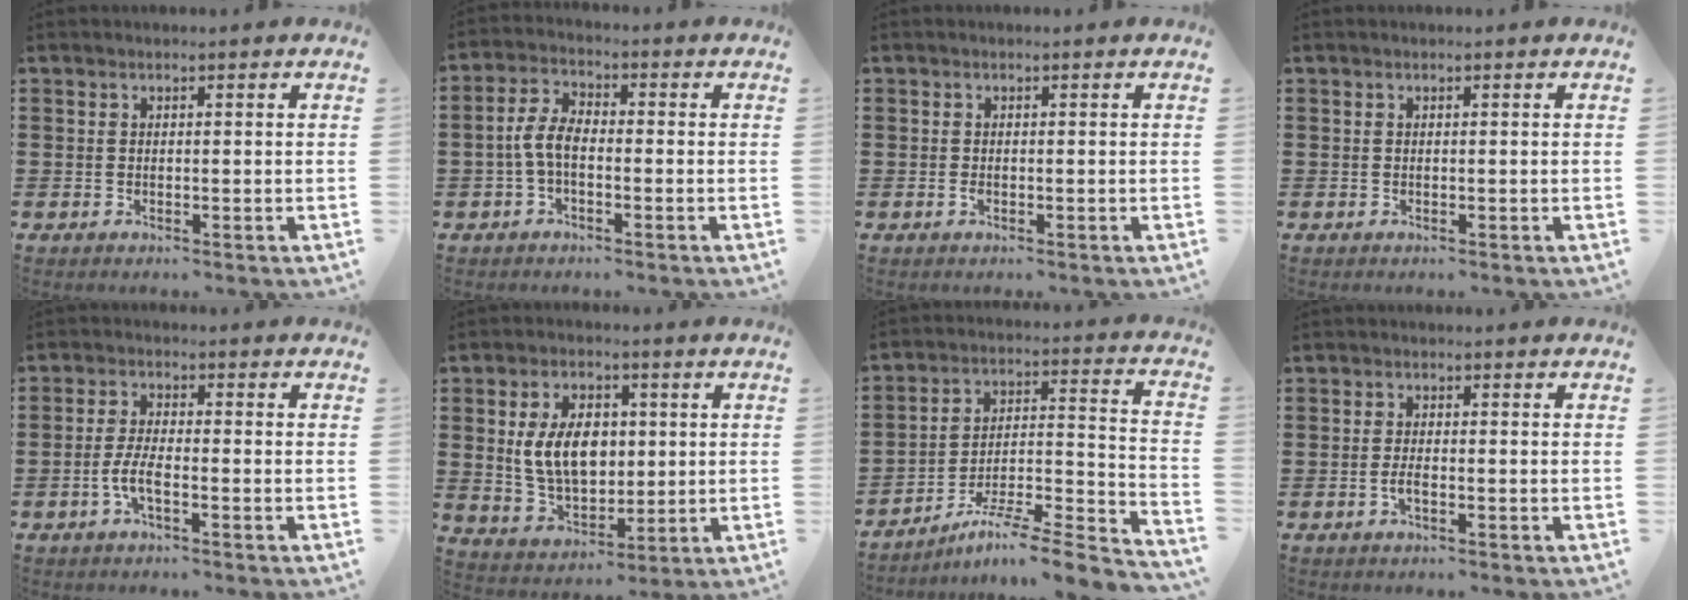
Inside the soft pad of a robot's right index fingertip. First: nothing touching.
{"total": 5.0, "force": [-1.3, 2.4, 4.2], "torque": [-0.103, -0.002, -0.032]}
{"total": 0.8, "force": [-0.3, 0.4, 0.7], "torque": [-0.016, -0.006, -0.005]}
{"total": 0.0}
{"total": 4.2, "force": [-1.8, 1.0, 3.6], "torque": [-0.088, -0.006, -0.041]}
{"total": 9.2, "force": [1.2, 5.9, 6.9], "torque": [-0.155, 0.009, 0.016]}
{"total": 6.9, "force": [-5.4, 0.0, 4.3], "torque": [-0.069, -0.012, -0.109]}
{"total": 1.7, "force": [-0.8, 0.4, 1.5], "torque": [-0.027, 0.001, -0.014]}